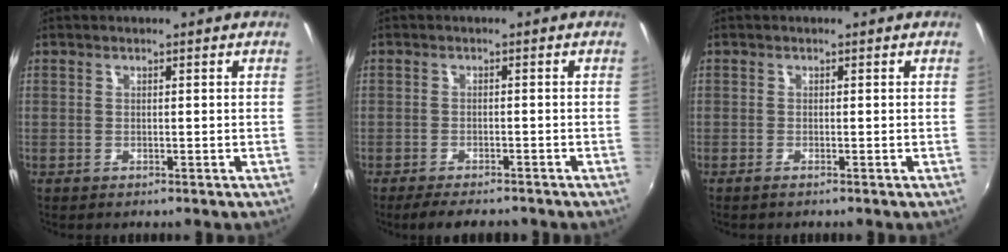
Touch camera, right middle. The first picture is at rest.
{"total": 6.7, "force": [-5.6, 1.8, 3.1], "torque": [-0.070, -0.018, -0.088]}
{"total": 0.8, "force": [-0.6, -0.1, 0.6], "torque": [-0.012, -0.003, -0.012]}